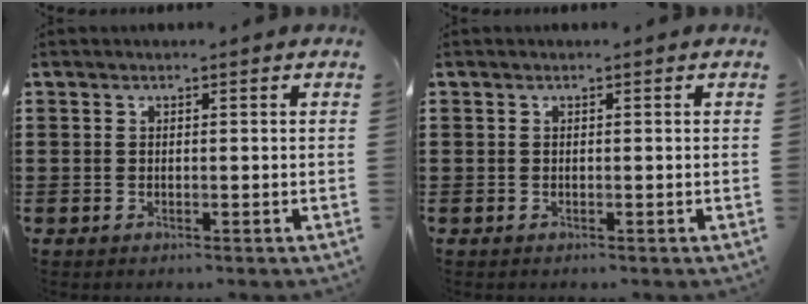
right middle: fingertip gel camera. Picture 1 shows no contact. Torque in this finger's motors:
{"motor_torque": [0.16, -0.12, -0.02, -0.01]}